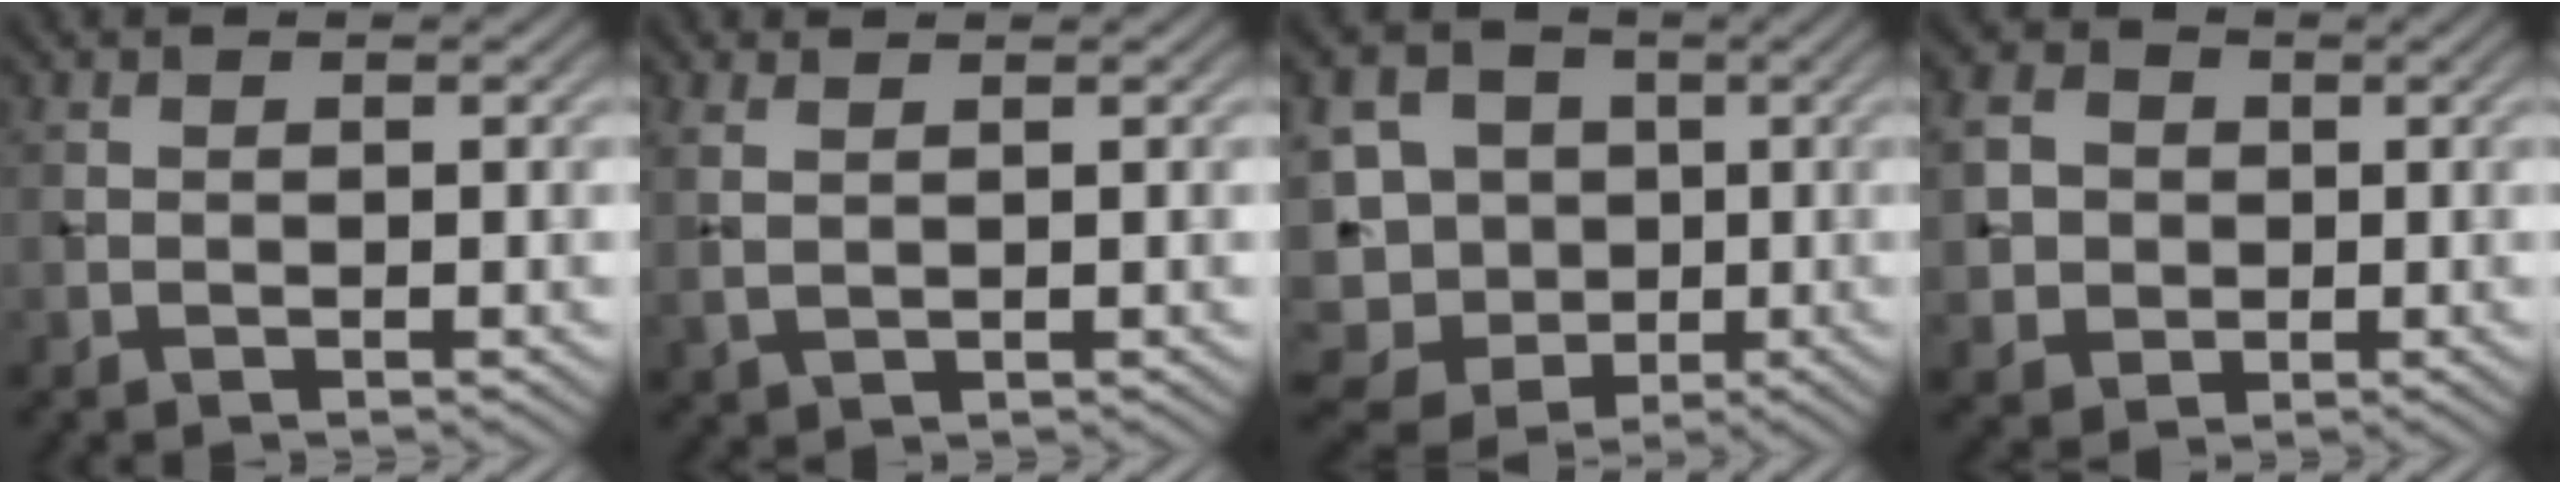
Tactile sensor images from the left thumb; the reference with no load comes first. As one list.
[{"total": 1.8, "force": [1.0, 0.5, 1.4], "torque": [-0.040, 0.003, 0.025]}, {"total": 12.6, "force": [-0.3, 11.0, 6.0], "torque": [-0.182, 0.017, -0.023]}, {"total": 5.9, "force": [0.1, 5.3, 2.5], "torque": [-0.087, -0.004, -0.003]}]